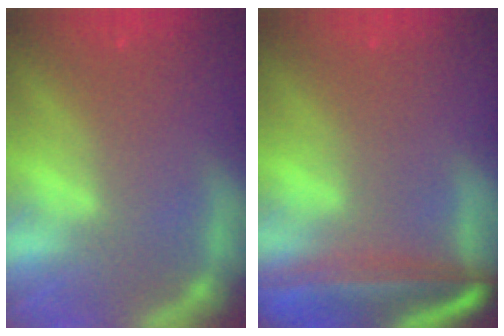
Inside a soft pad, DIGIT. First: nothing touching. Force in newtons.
{"total": 9.6}